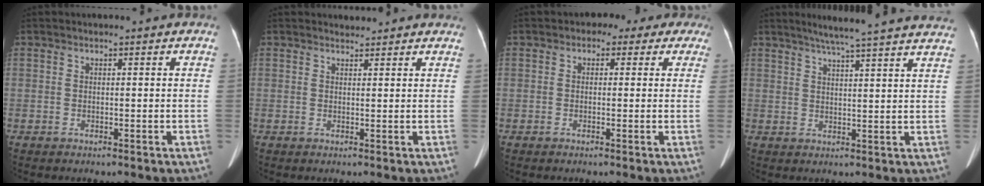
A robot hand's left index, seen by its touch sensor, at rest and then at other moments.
{"total": 2.1, "force": [2.0, 0.5, -0.1], "torque": [-0.006, 0.009, 0.024]}
{"total": 5.0, "force": [2.7, 3.6, 2.1], "torque": [-0.012, 0.026, 0.018]}
{"total": 18.3, "force": [16.2, -0.4, 8.6], "torque": [-0.129, -0.002, 0.199]}